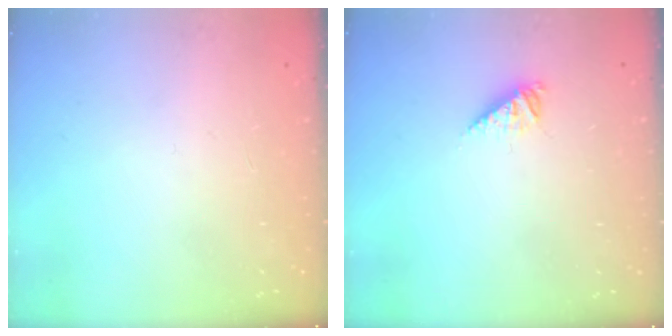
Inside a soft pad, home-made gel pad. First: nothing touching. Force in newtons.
{"total": 3.8, "press": 3.7, "slide": 0.7}